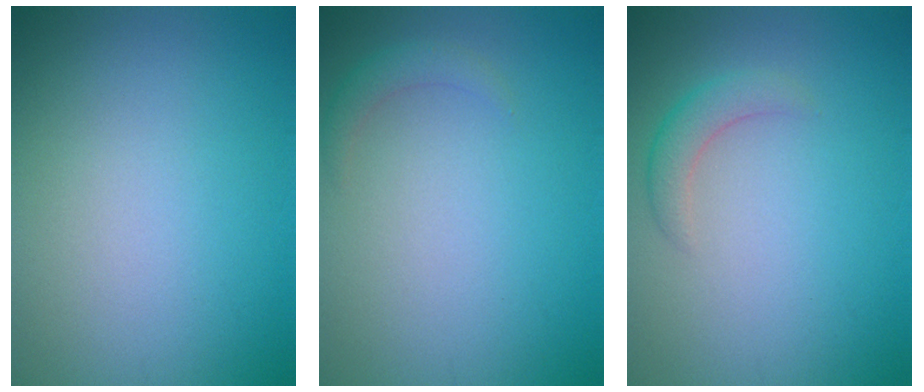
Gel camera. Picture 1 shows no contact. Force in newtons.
{"total": 1.3, "press": 1.2, "slide": 0.1}
{"total": 2.0, "press": 2.0, "slide": 0.1}